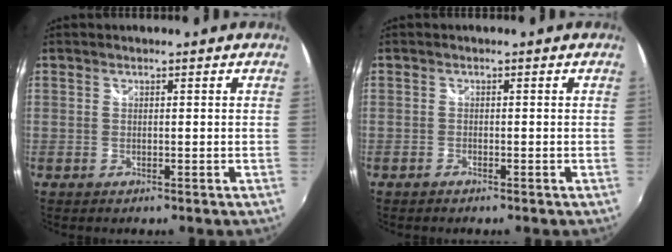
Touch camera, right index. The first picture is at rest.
{"total": 0.8, "force": [-0.7, 0.3, 0.1], "torque": [-0.006, -0.002, -0.015]}